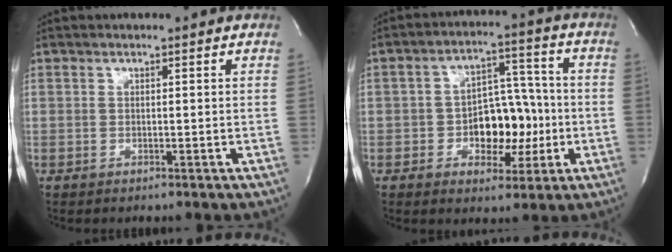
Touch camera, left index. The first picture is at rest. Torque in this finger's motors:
{"motor_torque": [1.07, 0.26, 0.19, 0.03]}